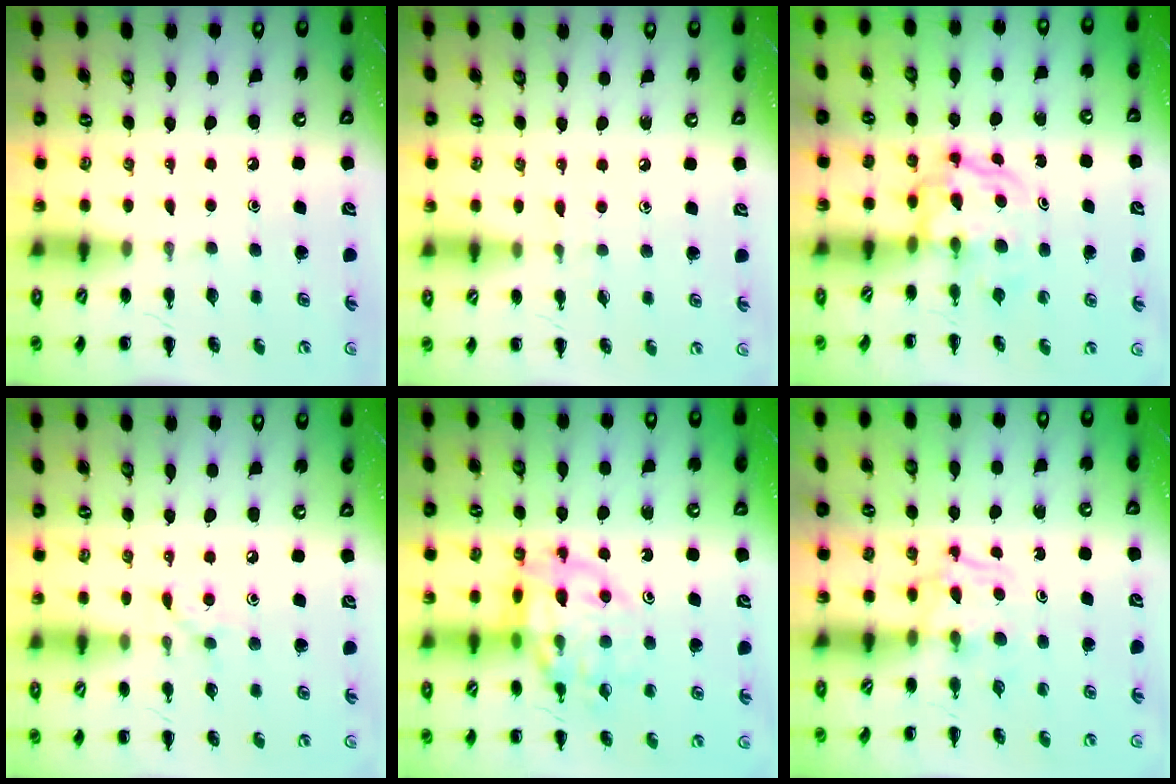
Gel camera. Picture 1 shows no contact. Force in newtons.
{"total": 3.0, "press": 2.7, "slide": 1.2}
{"total": 3.9, "press": 3.9, "slide": 0.5}
{"total": 6.7, "press": 6.5, "slide": 1.8}
{"total": 16.0, "press": 15.9, "slide": 2.4}
{"total": 3.4, "press": 3.2, "slide": 1.3}